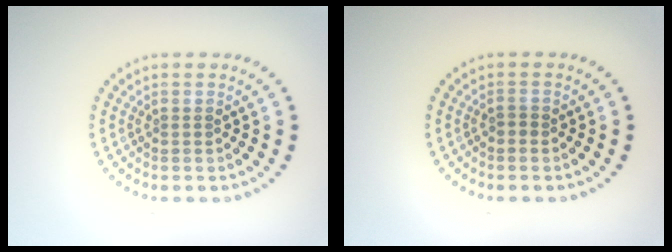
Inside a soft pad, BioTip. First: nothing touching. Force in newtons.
{"total": 0.7, "press": 0.6, "slide": 0.3}